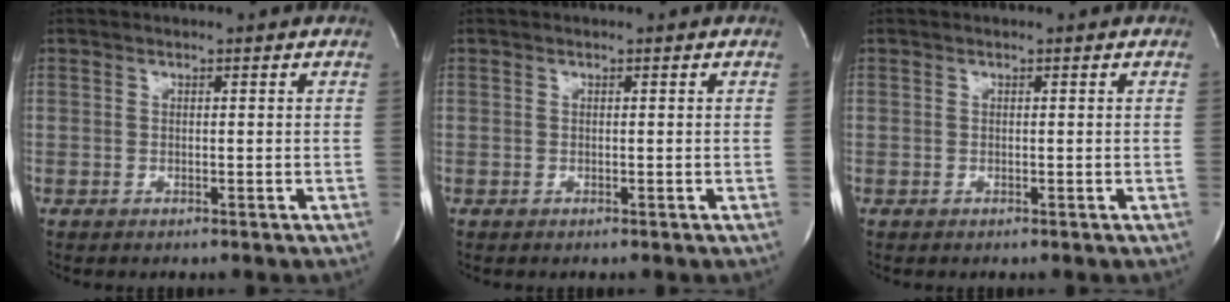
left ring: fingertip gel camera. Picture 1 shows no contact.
{"total": 0.0}
{"total": 0.0}